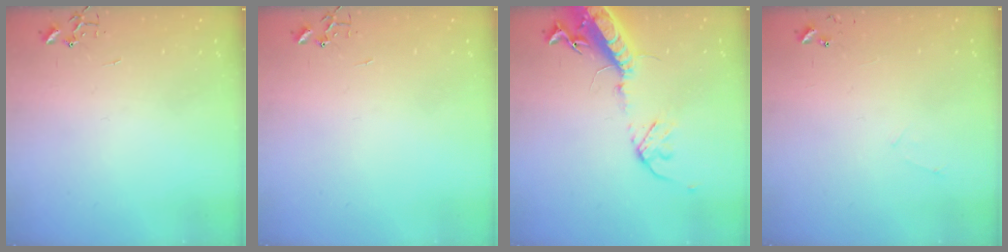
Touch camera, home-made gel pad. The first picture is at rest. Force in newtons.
{"total": 0.0}
{"total": 17.1, "press": 16.6, "slide": 4.0}
{"total": 4.8, "press": 4.8, "slide": 0.5}